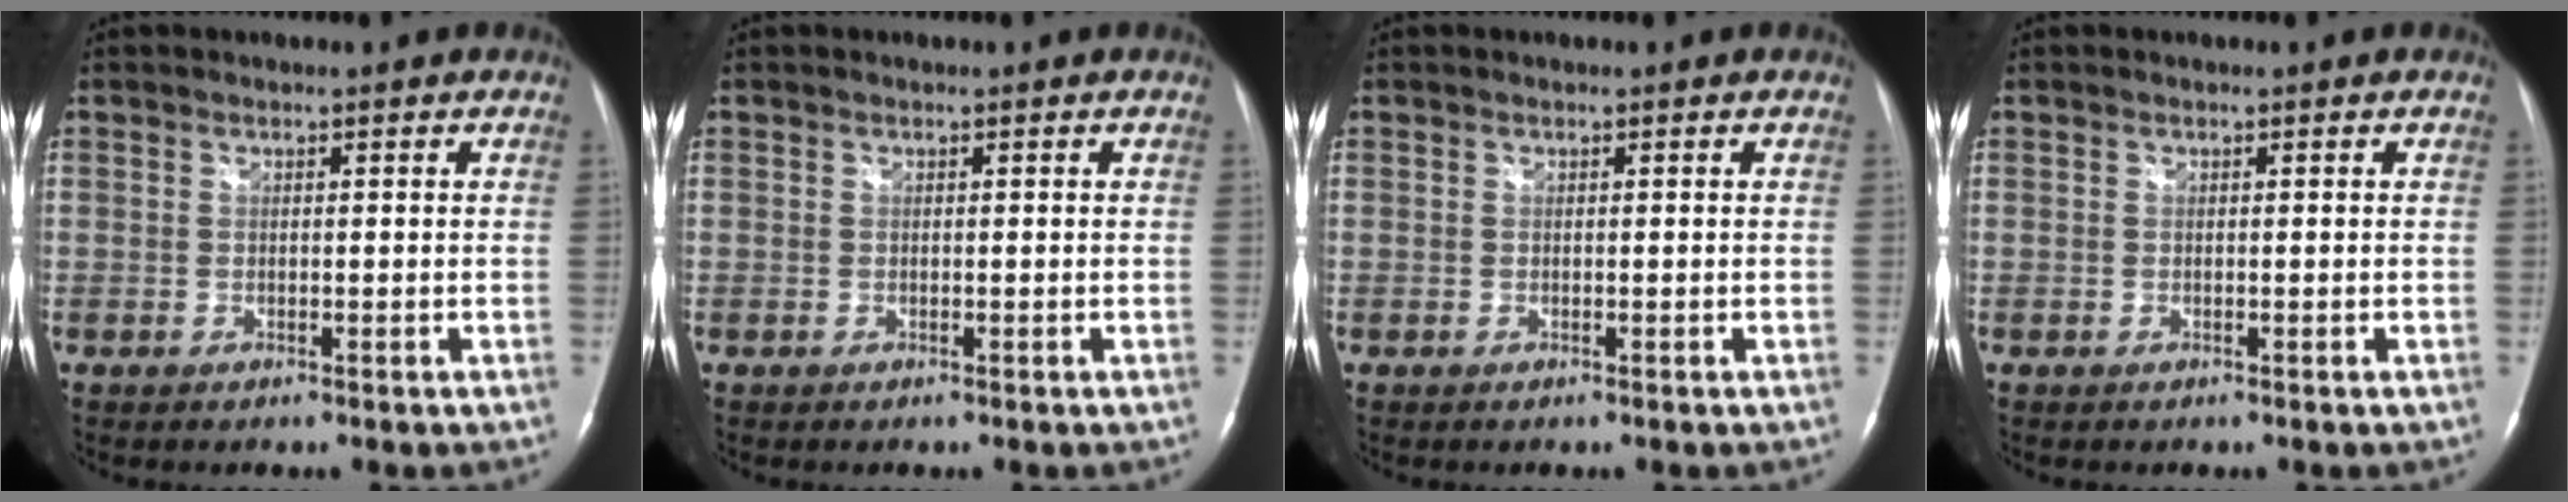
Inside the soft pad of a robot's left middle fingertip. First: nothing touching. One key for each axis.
{"total": 0.0}
{"total": 0.0}
{"total": 0.0}